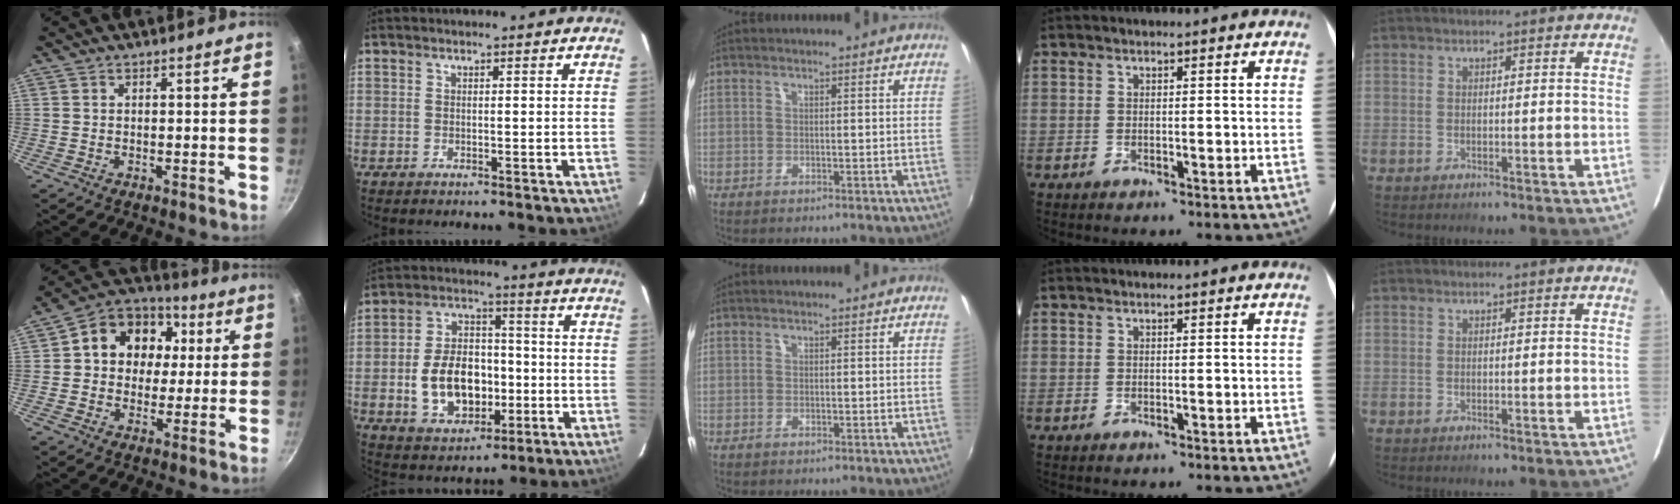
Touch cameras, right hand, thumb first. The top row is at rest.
{"thumb": {"total": 14.8, "force": [2.6, 12.3, 7.8], "torque": [-0.095, 0.022, 0.024]}, "index": {"total": 14.0, "force": [-2.9, 9.3, 10.0], "torque": [-0.209, 0.019, -0.034]}}